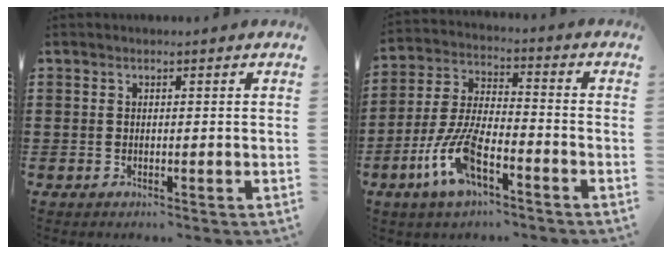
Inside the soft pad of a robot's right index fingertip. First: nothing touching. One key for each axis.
{"total": 9.7, "fx": -5.1, "fy": 3.3, "fz": 7.6, "tx": -0.185, "ty": -0.012, "tz": -0.099}